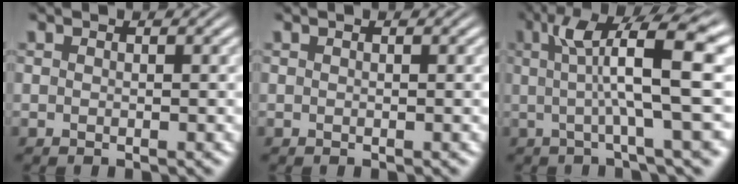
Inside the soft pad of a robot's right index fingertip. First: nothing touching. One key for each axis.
{"total": 0.0}
{"total": 10.0, "fx": 2.3, "fy": 2.4, "fz": 9.5, "tx": -0.128, "ty": 0.022, "tz": 0.029}